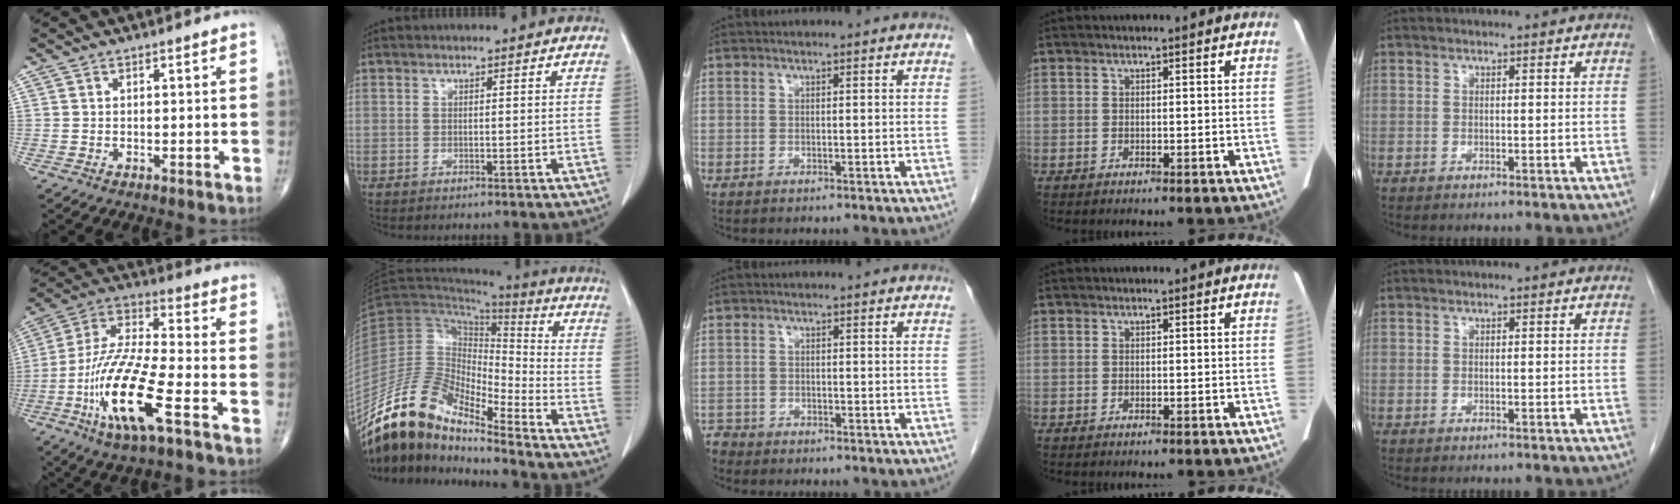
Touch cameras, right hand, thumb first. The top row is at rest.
{"thumb": {"total": 18.3, "force": [-7.2, 4.1, 16.3], "torque": [-0.347, 0.023, -0.133]}, "index": {"total": 13.5, "force": [-11.7, 3.2, 6.0], "torque": [-0.119, 0.041, -0.223]}, "middle": {"total": 1.5, "force": [-1.4, 0.4, -0.4], "torque": [0.005, -0.002, -0.029]}}